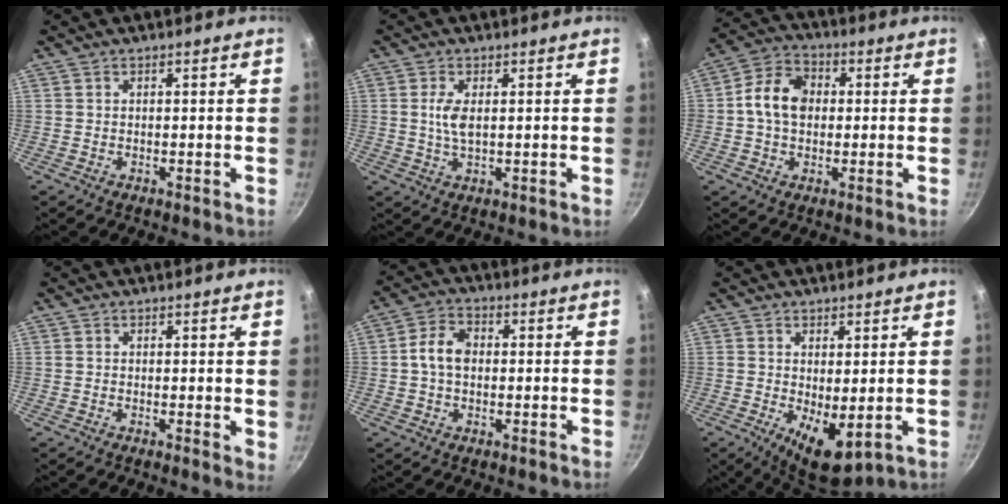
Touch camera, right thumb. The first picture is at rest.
{"total": 4.0, "force": [0.5, 1.7, 3.6], "torque": [-0.075, 0.000, 0.011]}
{"total": 9.6, "force": [0.4, 7.3, 6.3], "torque": [-0.094, 0.019, -0.009]}
{"total": 1.8, "force": [0.3, 0.8, 1.6], "torque": [-0.020, -0.004, 0.001]}
{"total": 6.1, "force": [0.0, 4.4, 4.2], "torque": [-0.068, 0.018, -0.010]}
{"total": 7.7, "force": [-0.1, 3.2, 7.0], "torque": [-0.093, -0.018, 0.009]}